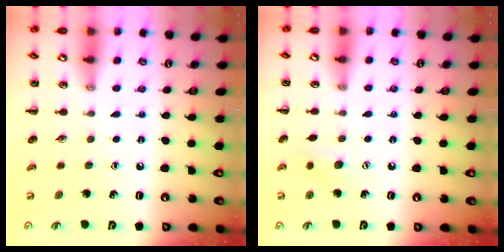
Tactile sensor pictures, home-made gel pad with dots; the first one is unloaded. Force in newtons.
{"total": 6.7, "press": 6.5, "slide": 1.4}